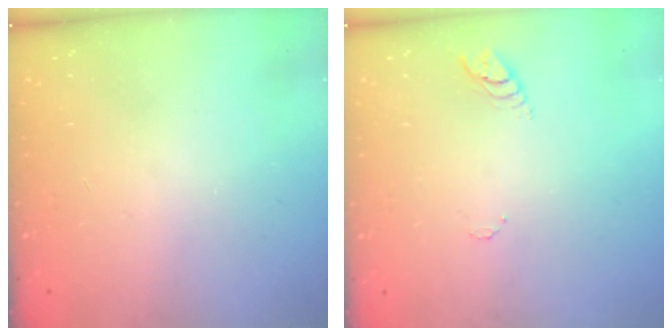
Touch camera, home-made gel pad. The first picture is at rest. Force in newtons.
{"total": 3.9, "press": 3.9, "slide": 0.4}